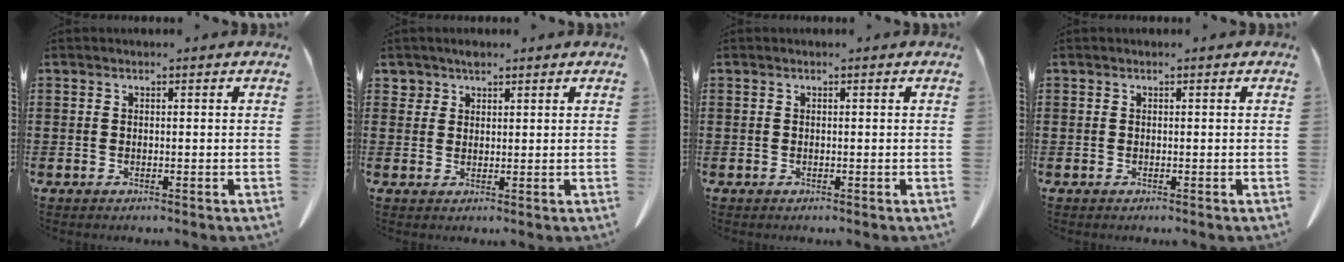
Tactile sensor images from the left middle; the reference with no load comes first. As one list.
[{"total": 2.3, "force": [1.8, 1.3, 0.6], "torque": [-0.017, 0.004, 0.036]}, {"total": 0.0}, {"total": 0.0}]